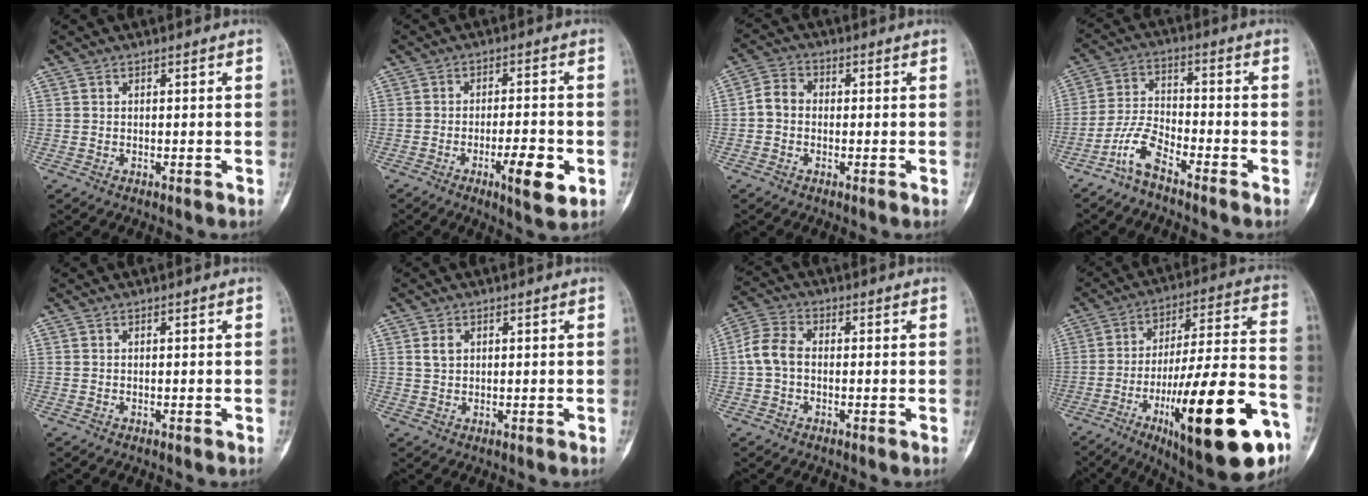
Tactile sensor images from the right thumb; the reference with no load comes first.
{"total": 8.1, "force": [-2.9, 2.1, 7.3], "torque": [-0.112, 0.008, -0.042]}
{"total": 4.3, "force": [-0.5, 3.6, 2.4], "torque": [-0.033, 0.015, -0.019]}
{"total": 6.2, "force": [-4.8, 1.5, 3.5], "torque": [-0.079, 0.035, -0.107]}
{"total": 0.0}
{"total": 2.1, "force": [0.8, 1.5, 1.3], "torque": [-0.020, 0.001, 0.017]}
{"total": 5.9, "force": [-0.4, 4.0, 4.2], "torque": [-0.085, 0.015, -0.018]}
{"total": 28.9, "force": [-12.3, 7.4, 25.1], "torque": [-0.359, 0.053, -0.179]}